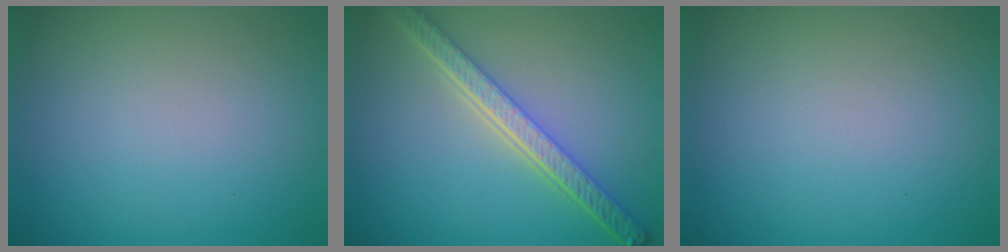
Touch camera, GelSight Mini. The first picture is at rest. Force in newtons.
{"total": 5.4, "press": 4.2, "slide": 3.4}
{"total": 0.0}